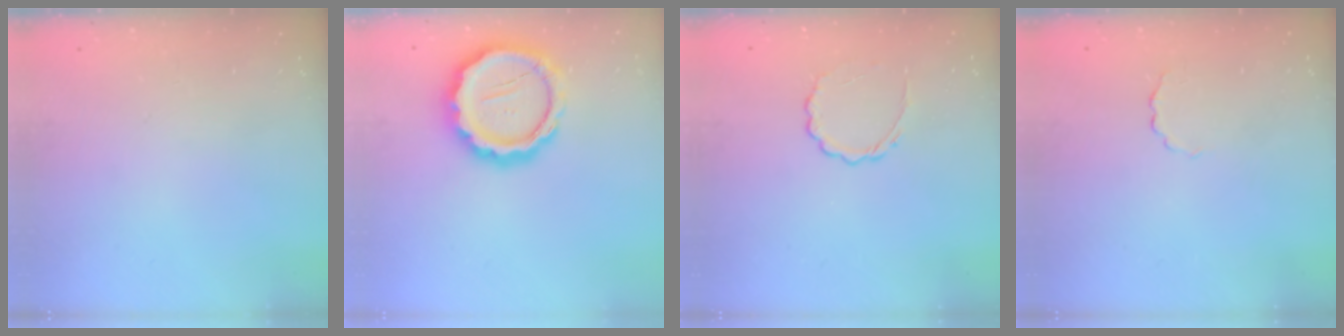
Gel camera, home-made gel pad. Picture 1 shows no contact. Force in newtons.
{"total": 17.5, "press": 17.2, "slide": 3.3}
{"total": 4.9, "press": 4.7, "slide": 1.3}
{"total": 2.0, "press": 1.9, "slide": 0.5}